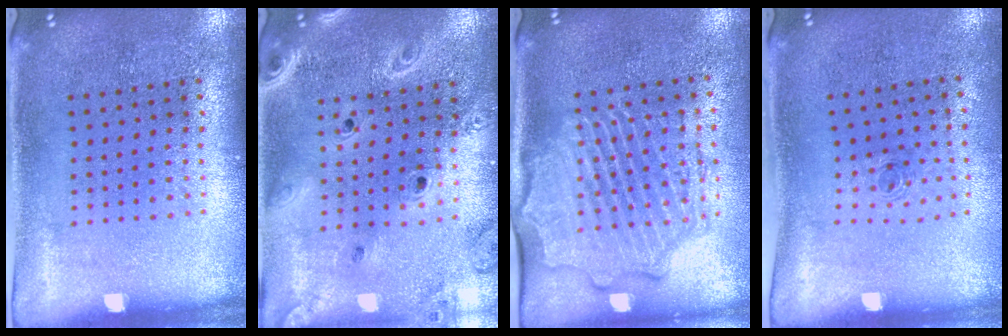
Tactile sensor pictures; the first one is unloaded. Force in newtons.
{"total": 2.4, "press": 2.1, "slide": 1.2}
{"total": 2.4, "press": 2.2, "slide": 0.9}
{"total": 0.7, "press": 0.3, "slide": 0.6}